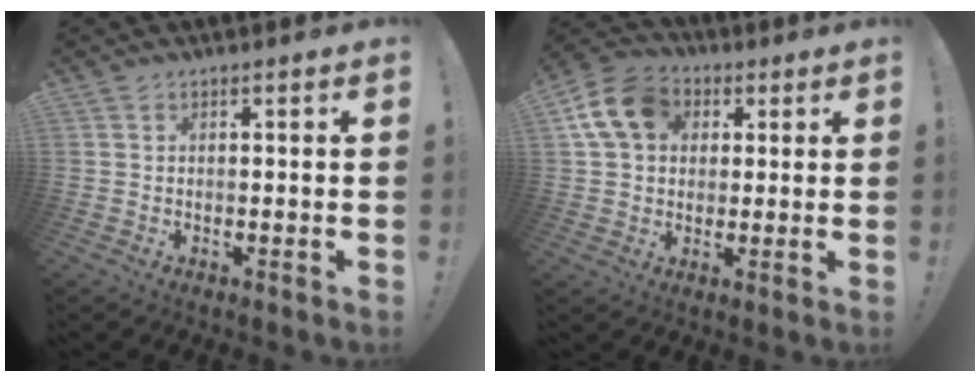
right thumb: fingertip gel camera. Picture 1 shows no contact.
{"total": 13.8, "force": [4.3, 10.7, 7.4], "torque": [-0.125, 0.002, 0.090]}